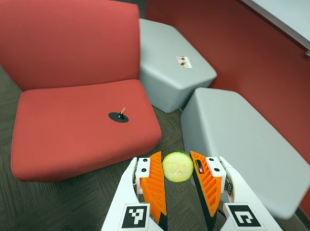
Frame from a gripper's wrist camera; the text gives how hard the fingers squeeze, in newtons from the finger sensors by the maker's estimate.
{"total": 8.7, "left": 8.8, "right": 8.5}